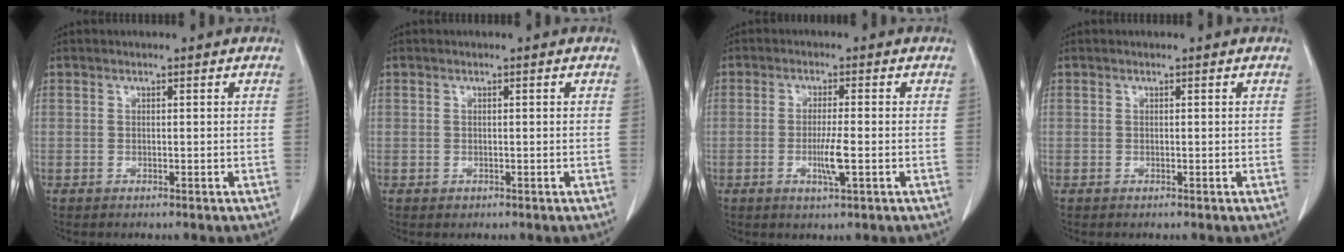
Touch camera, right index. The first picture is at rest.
{"total": 0.5, "force": [-0.1, 0.5, 0.1], "torque": [0.000, 0.003, -0.001]}
{"total": 4.3, "force": [-1.2, 0.1, 4.1], "torque": [-0.081, -0.008, -0.021]}
{"total": 0.0}